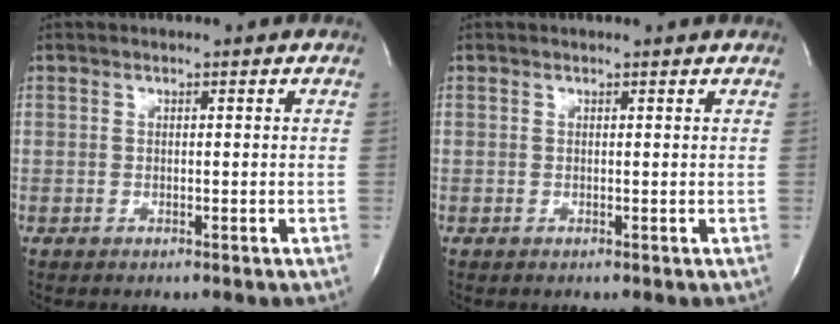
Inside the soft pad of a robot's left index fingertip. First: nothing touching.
{"total": 1.5, "force": [1.3, 0.5, 0.1], "torque": [-0.011, 0.007, 0.003]}